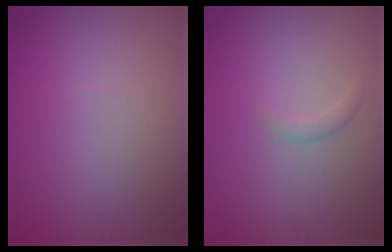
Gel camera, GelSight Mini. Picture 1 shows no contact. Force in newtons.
{"total": 1.0, "press": 1.0, "slide": 0.1}